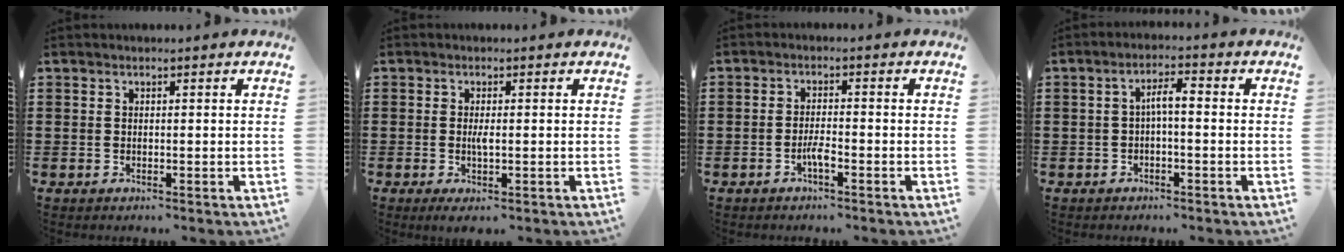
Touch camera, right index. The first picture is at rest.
{"total": 1.7, "force": [-0.3, 0.2, 1.7], "torque": [-0.033, -0.002, -0.006]}
{"total": 2.6, "force": [-1.5, 0.6, 2.0], "torque": [-0.043, -0.002, -0.029]}
{"total": 3.0, "force": [-0.3, 0.6, 2.9], "torque": [-0.056, 0.007, -0.010]}